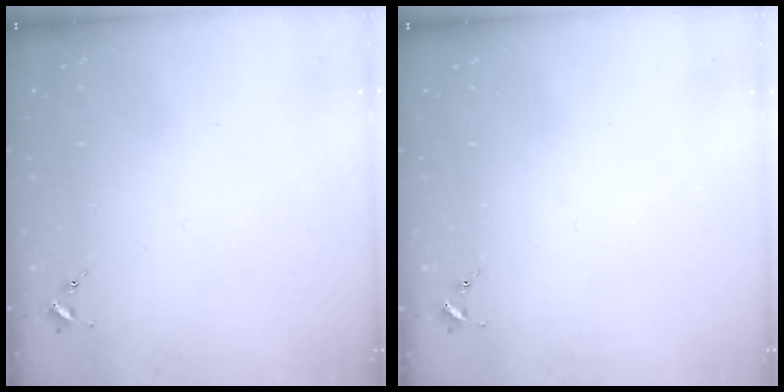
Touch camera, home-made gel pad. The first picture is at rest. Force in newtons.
{"total": 0.0}